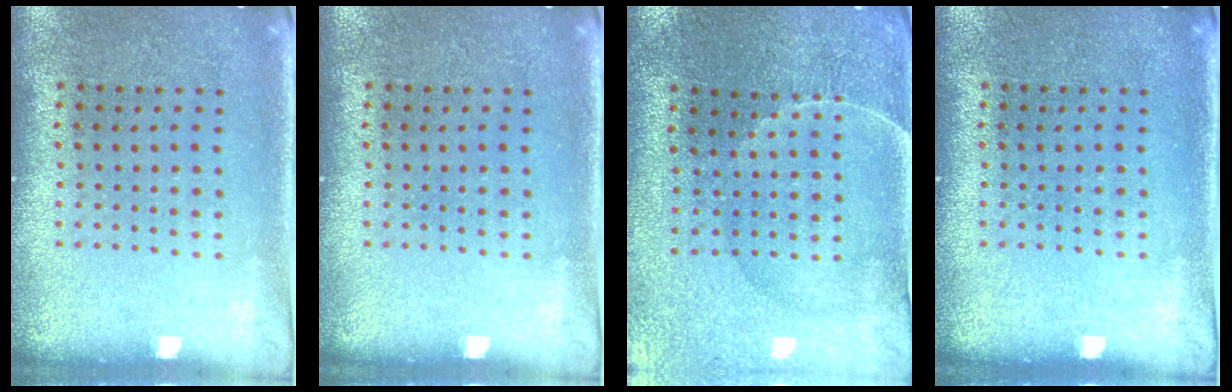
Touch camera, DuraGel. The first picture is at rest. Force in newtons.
{"total": 0.0}
{"total": 0.6, "press": 0.5, "slide": 0.4}
{"total": 0.0}